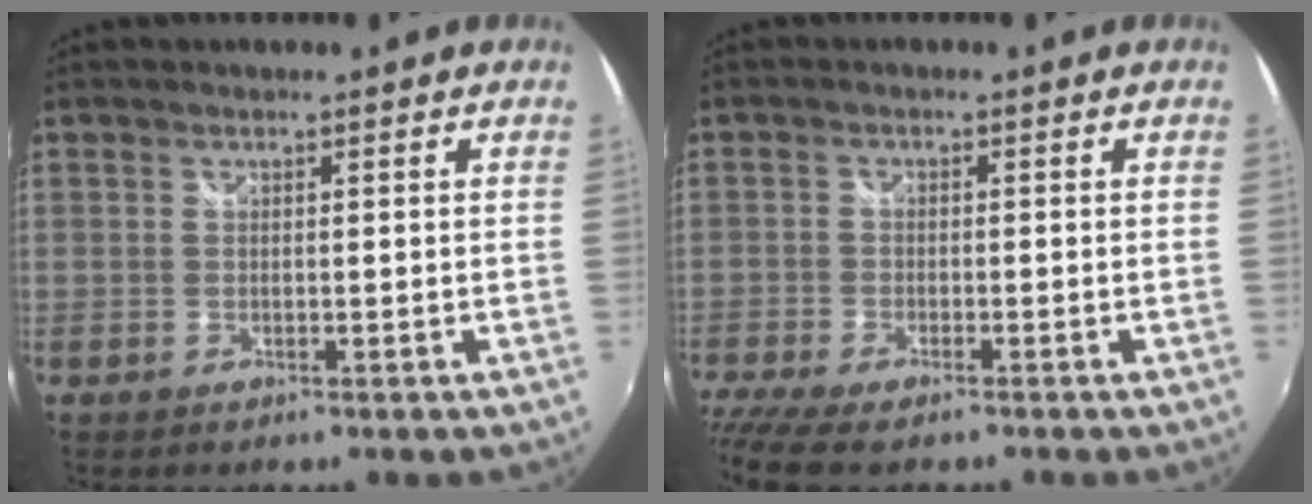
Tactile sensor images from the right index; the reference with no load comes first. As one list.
[{"total": 8.3, "force": [-6.7, 1.9, 4.4], "torque": [-0.118, -0.038, -0.126]}]